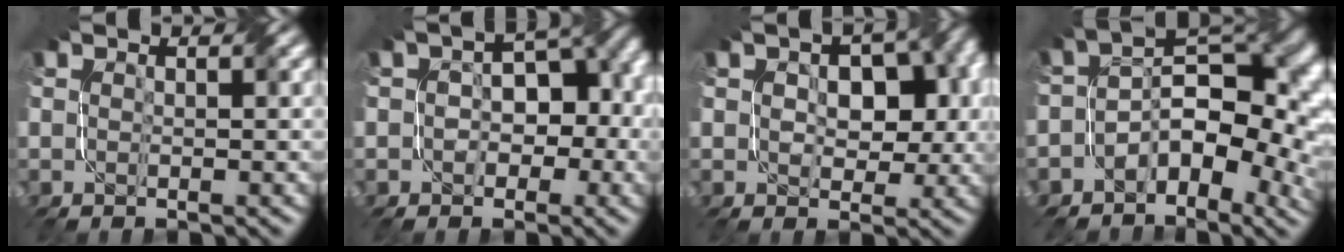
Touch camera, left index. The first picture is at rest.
{"total": 6.2, "force": [-1.2, 3.9, 4.6], "torque": [-0.040, 0.016, -0.018]}
{"total": 6.6, "force": [0.6, 4.2, 5.1], "torque": [-0.070, 0.003, 0.013]}
{"total": 10.5, "force": [-2.8, 6.3, 7.9], "torque": [-0.094, 0.006, -0.049]}